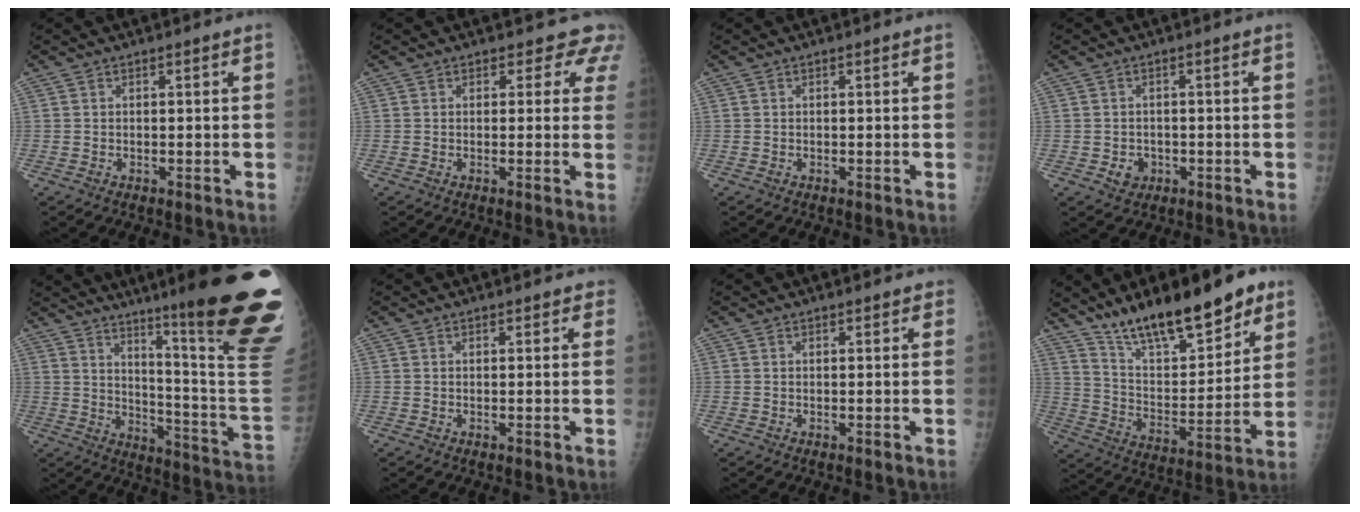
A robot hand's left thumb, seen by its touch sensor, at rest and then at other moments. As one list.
[{"total": 4.7, "force": [4.0, 2.5, 0.0], "torque": [0.043, -0.019, 0.019]}, {"total": 0.0}, {"total": 2.7, "force": [-0.8, 2.4, 1.0], "torque": [-0.003, 0.004, -0.006]}, {"total": 28.2, "force": [17.0, 2.2, 22.4], "torque": [-0.233, -0.107, 0.241]}, {"total": 1.3, "force": [1.0, 0.7, 0.3], "torque": [0.015, -0.002, 0.007]}, {"total": 0.9, "force": [0.8, 0.5, 0.3], "torque": [0.004, -0.003, 0.007]}, {"total": 20.8, "force": [14.8, 6.8, 12.9], "torque": [-0.162, -0.077, 0.252]}]